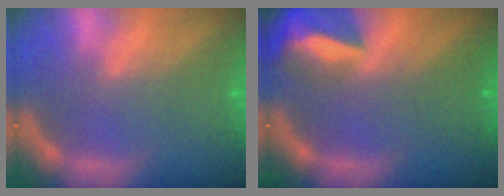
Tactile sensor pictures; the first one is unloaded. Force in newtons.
{"total": 7.9}